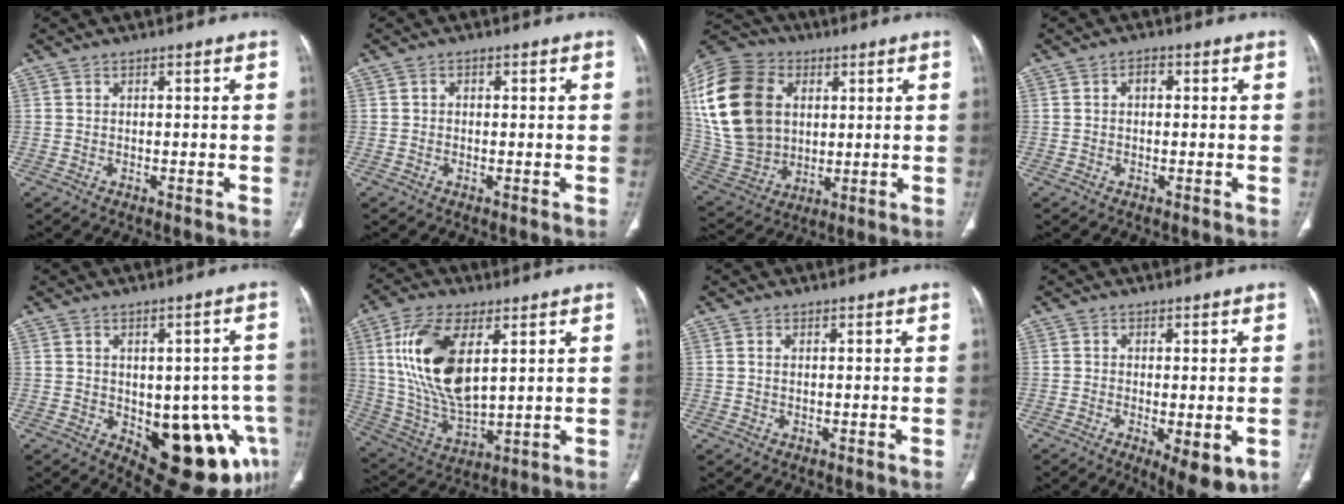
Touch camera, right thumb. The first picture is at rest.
{"total": 0.9, "force": [0.1, 0.8, 0.4], "torque": [-0.002, 0.002, -0.002]}
{"total": 23.9, "force": [5.4, 17.5, 15.4], "torque": [-0.314, 0.003, 0.110]}
{"total": 1.9, "force": [0.2, 1.2, 1.4], "torque": [-0.021, 0.008, 0.001]}
{"total": 17.9, "force": [-5.5, 8.9, 14.5], "torque": [-0.120, 0.012, -0.044]}
{"total": 17.9, "force": [5.2, 8.5, 14.9], "torque": [-0.291, -0.020, 0.107]}
{"total": 0.5, "force": [0.2, 0.2, 0.5], "torque": [-0.014, 0.004, 0.005]}
{"total": 7.8, "force": [-2.5, 2.8, 6.8], "torque": [-0.095, -0.016, -0.032]}